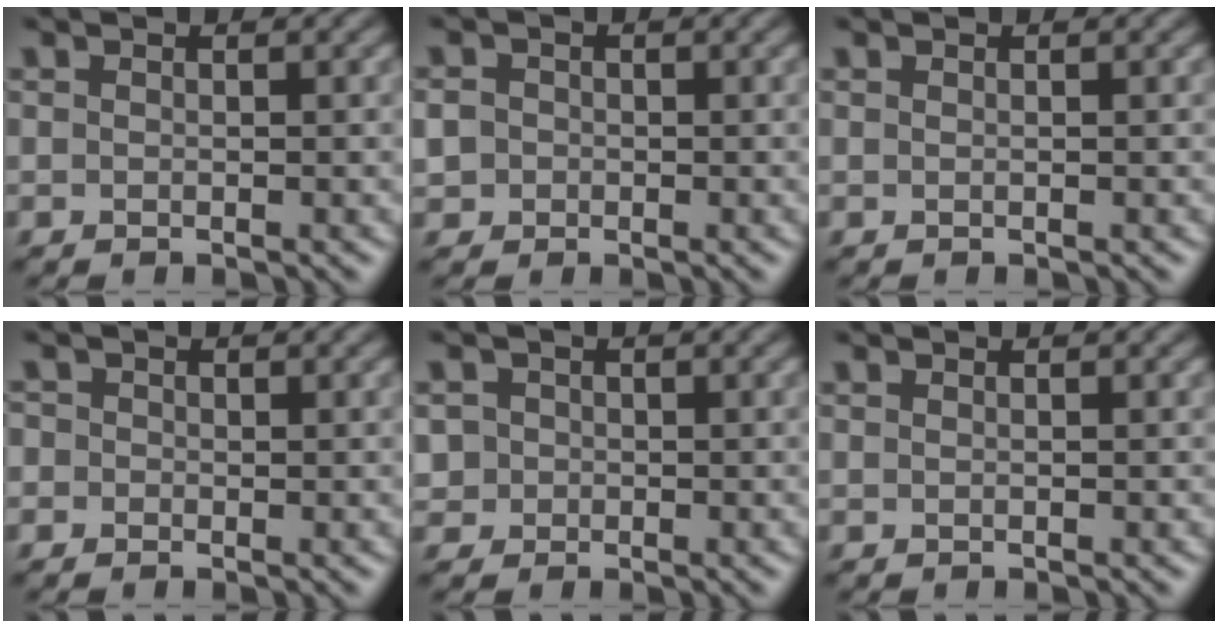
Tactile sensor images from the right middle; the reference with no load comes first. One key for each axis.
{"total": 2.3, "fx": -0.2, "fy": 2.2, "fz": 0.7, "tx": -0.007, "ty": 0.007, "tz": -0.010}
{"total": 0.0}
{"total": 1.5, "fx": 0.1, "fy": 1.4, "fz": 0.4, "tx": 0.005, "ty": 0.007, "tz": -0.015}
{"total": 2.4, "fx": 0.0, "fy": 2.3, "fz": 0.5, "tx": -0.002, "ty": 0.015, "tz": -0.007}
{"total": 0.0}